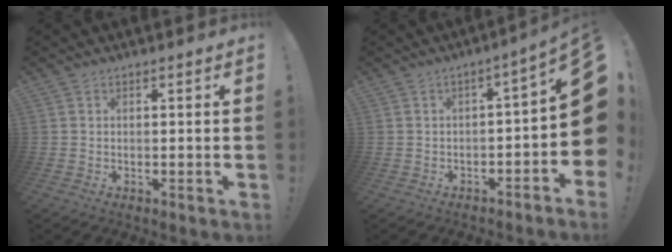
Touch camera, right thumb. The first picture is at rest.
{"total": 7.8, "force": [-0.4, 1.6, 7.6], "torque": [-0.084, -0.012, -0.007]}